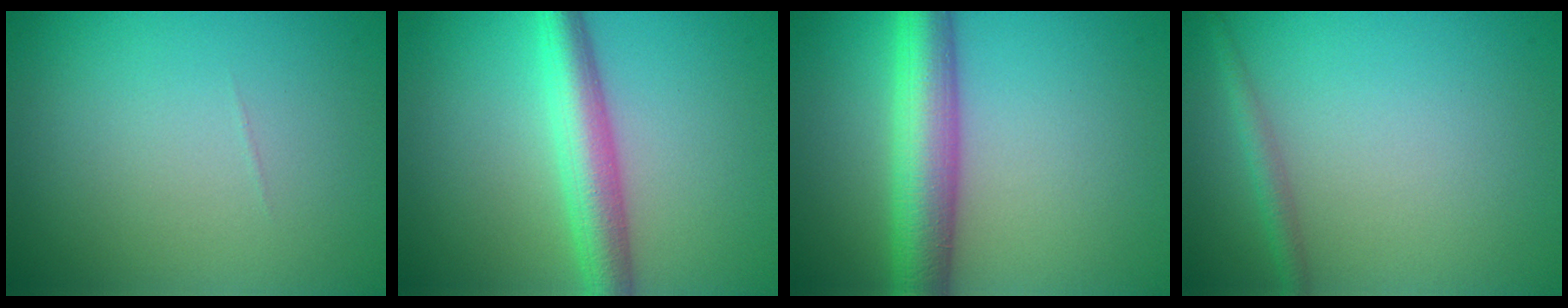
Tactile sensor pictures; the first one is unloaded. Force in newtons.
{"total": 4.8, "press": 4.8, "slide": 0.1}
{"total": 6.6, "press": 6.6, "slide": 0.0}
{"total": 1.5, "press": 1.5, "slide": 0.0}